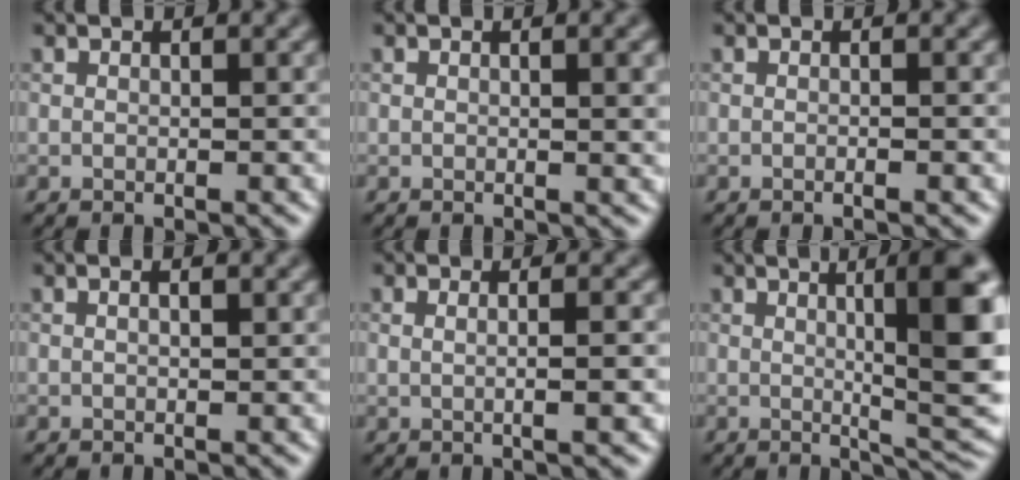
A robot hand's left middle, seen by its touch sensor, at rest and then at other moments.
{"total": 2.4, "force": [0.5, 0.8, 2.2], "torque": [-0.019, 0.006, 0.013]}
{"total": 0.8, "force": [-0.5, 0.1, 0.6], "torque": [-0.003, 0.002, -0.011]}
{"total": 0.8, "force": [0.2, 0.2, 0.7], "torque": [0.000, 0.001, -0.003]}
{"total": 2.6, "force": [-0.2, 0.8, 2.5], "torque": [-0.027, 0.006, -0.004]}
{"total": 9.7, "force": [1.4, 2.0, 9.4], "torque": [-0.106, 0.003, 0.033]}